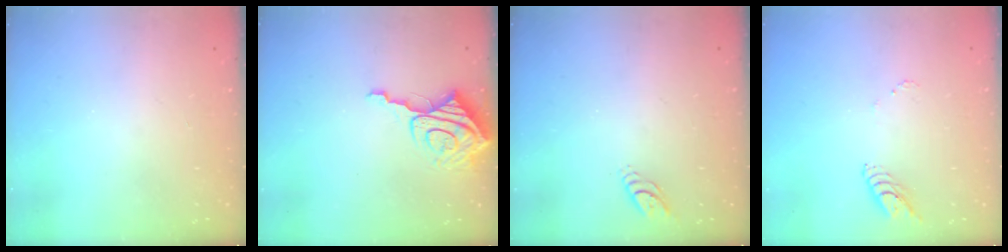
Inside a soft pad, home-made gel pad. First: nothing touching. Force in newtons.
{"total": 10.0, "press": 10.0, "slide": 1.1}
{"total": 3.6, "press": 3.5, "slide": 0.3}
{"total": 5.6, "press": 5.6, "slide": 0.2}